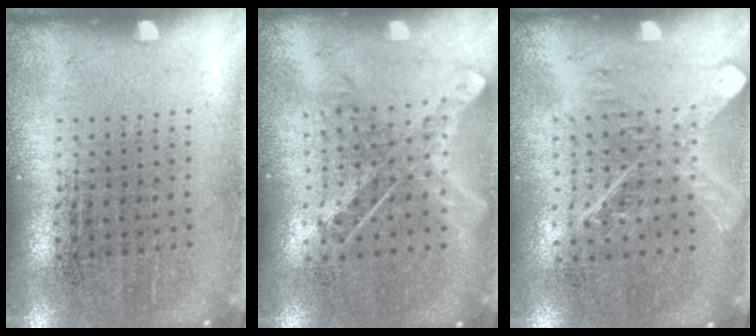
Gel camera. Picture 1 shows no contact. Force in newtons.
{"total": 1.0, "press": 1.0, "slide": 0.1}
{"total": 1.5, "press": 1.3, "slide": 0.7}